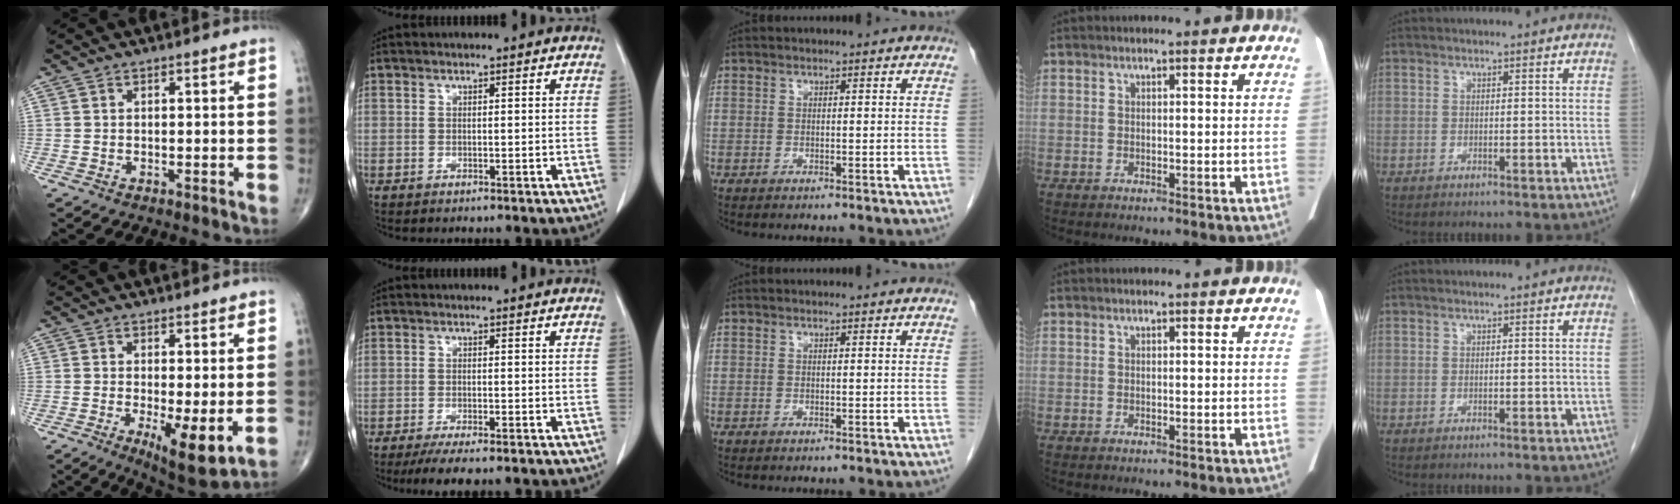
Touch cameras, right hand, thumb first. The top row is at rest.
{"thumb": {"total": 8.4, "force": [-1.6, 2.4, 7.9], "torque": [-0.124, -0.027, -0.019]}, "index": {"total": 8.9, "force": [-7.4, 1.5, 4.6], "torque": [-0.058, -0.008, -0.106]}}